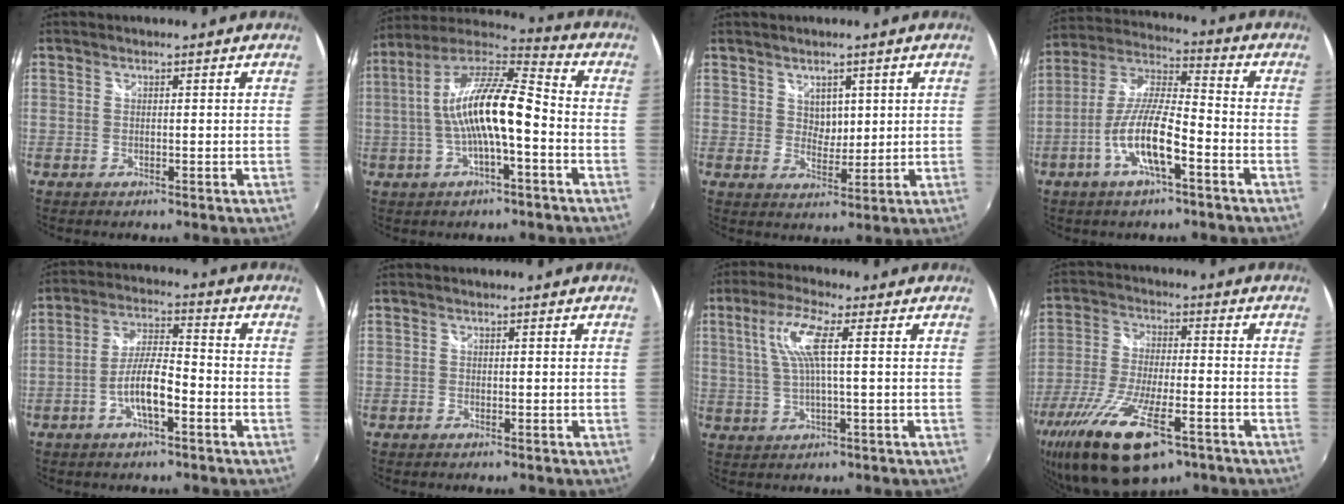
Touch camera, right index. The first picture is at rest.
{"total": 15.0, "force": [-2.4, 3.5, 14.4], "torque": [-0.265, 0.013, -0.045]}
{"total": 3.5, "force": [1.6, 2.8, 1.4], "torque": [-0.016, 0.000, 0.030]}
{"total": 12.0, "force": [-5.2, 2.7, 10.5], "torque": [-0.215, -0.003, -0.100]}
{"total": 7.8, "force": [-3.6, 1.9, 6.7], "torque": [-0.136, 0.006, -0.061]}
{"total": 0.6, "force": [-0.5, -0.4, 0.0], "torque": [-0.001, -0.001, -0.012]}
{"total": 7.3, "force": [1.6, 0.6, 7.1], "torque": [-0.137, 0.005, 0.035]}
{"total": 19.9, "force": [-12.0, 6.8, 14.4], "torque": [-0.295, -0.064, -0.210]}